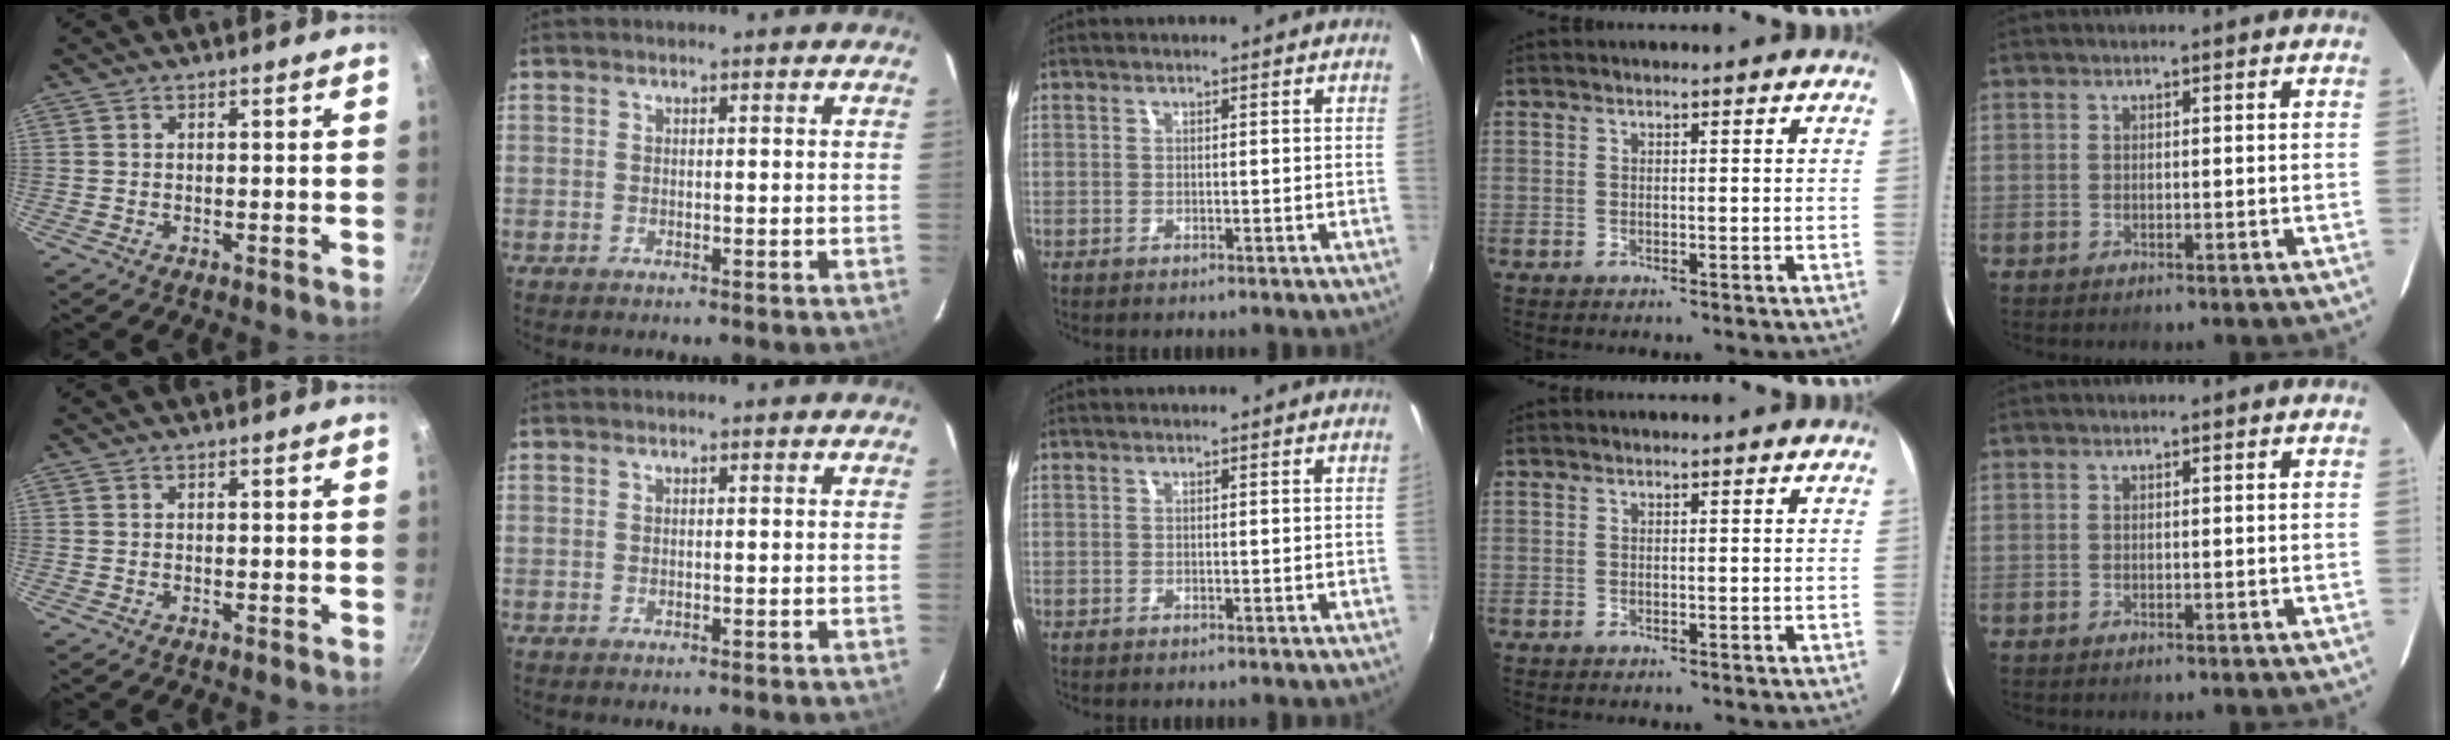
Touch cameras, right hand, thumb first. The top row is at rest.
{}